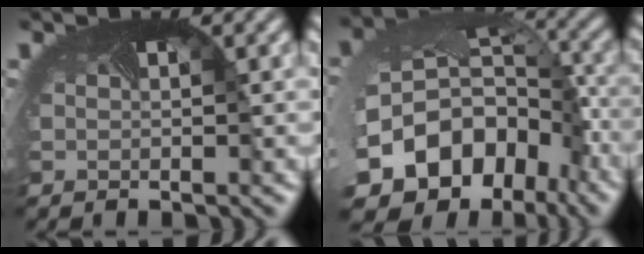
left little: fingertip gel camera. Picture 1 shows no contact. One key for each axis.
{"total": 18.2, "fx": -9.4, "fy": 13.8, "fz": 7.3, "tx": -0.166, "ty": -0.064, "tz": -0.123}